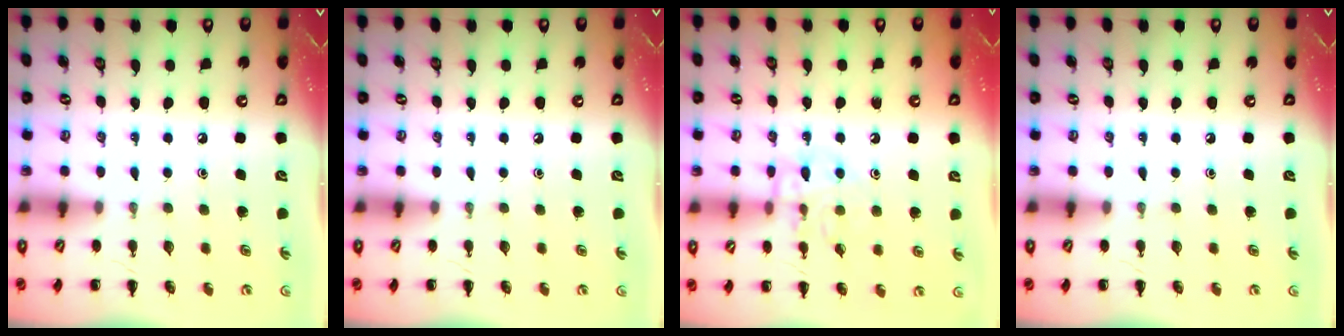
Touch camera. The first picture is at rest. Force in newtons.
{"total": 0.0}
{"total": 10.6, "press": 10.6, "slide": 0.5}
{"total": 0.0}